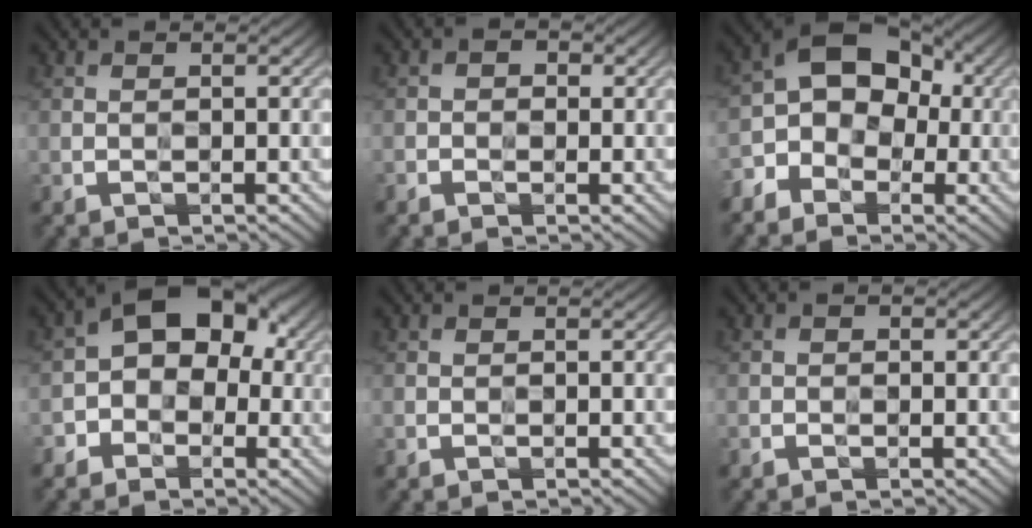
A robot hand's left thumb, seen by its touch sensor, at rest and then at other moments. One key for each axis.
{"total": 1.4, "fx": -0.5, "fy": 1.2, "fz": 0.6, "tx": -0.006, "ty": -0.001, "tz": -0.012}
{"total": 9.5, "fx": -2.6, "fy": 7.0, "fz": 6.0, "tx": -0.099, "ty": -0.005, "tz": -0.060}
{"total": 8.9, "fx": -1.1, "fy": 6.6, "fz": 5.9, "tx": -0.072, "ty": 0.009, "tz": -0.035}
{"total": 0.0}
{"total": 0.6, "fx": -0.3, "fy": 0.5, "fz": 0.2, "tx": -0.002, "ty": -0.004, "tz": -0.006}